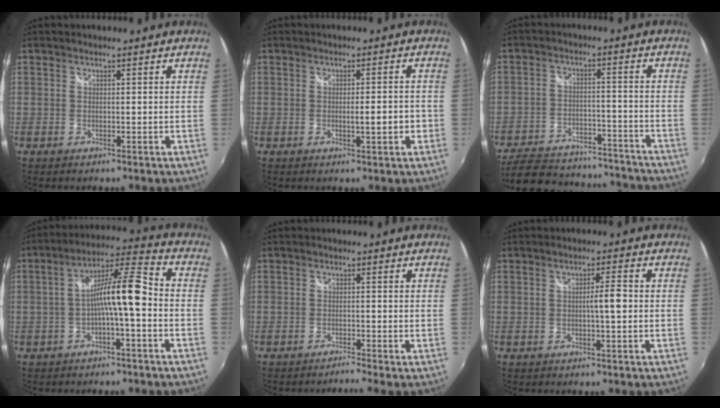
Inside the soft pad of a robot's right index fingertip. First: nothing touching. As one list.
[{"total": 4.1, "force": [-1.0, 0.7, 4.0], "torque": [-0.061, -0.003, -0.012]}, {"total": 22.3, "force": [-19.2, 8.3, 7.7], "torque": [-0.175, 0.023, -0.247]}, {"total": 9.5, "force": [-2.3, 1.1, 9.1], "torque": [-0.170, 0.023, -0.039]}, {"total": 1.6, "force": [-1.4, -0.7, 0.0], "torque": [-0.003, -0.005, -0.025]}, {"total": 3.0, "force": [-0.3, 0.2, 3.0], "torque": [-0.048, 0.004, -0.007]}]